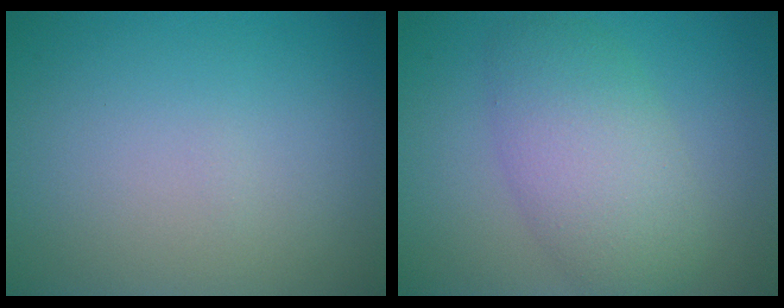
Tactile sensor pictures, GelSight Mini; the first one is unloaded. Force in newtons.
{"total": 5.9, "press": 5.9, "slide": 0.2}